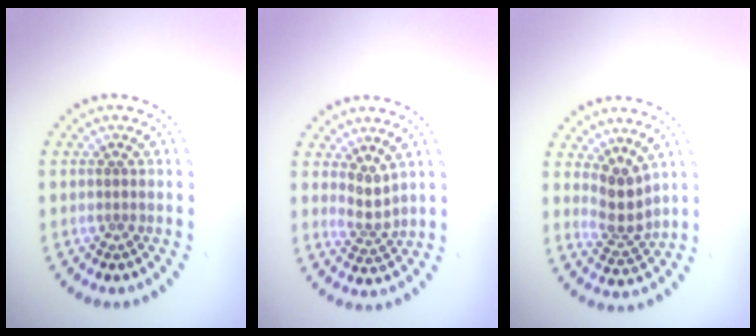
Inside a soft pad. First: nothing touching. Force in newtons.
{"total": 2.1, "press": 1.5, "slide": 1.5}
{"total": 3.0, "press": 2.3, "slide": 2.0}